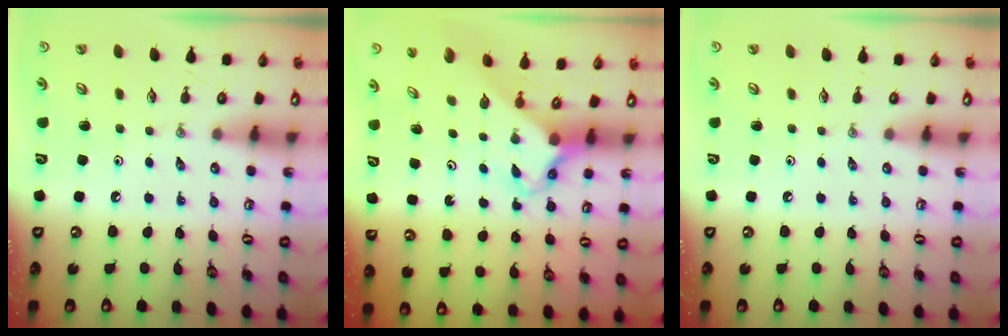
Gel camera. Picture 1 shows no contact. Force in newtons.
{"total": 2.7, "press": 2.7, "slide": 0.2}
{"total": 0.0}